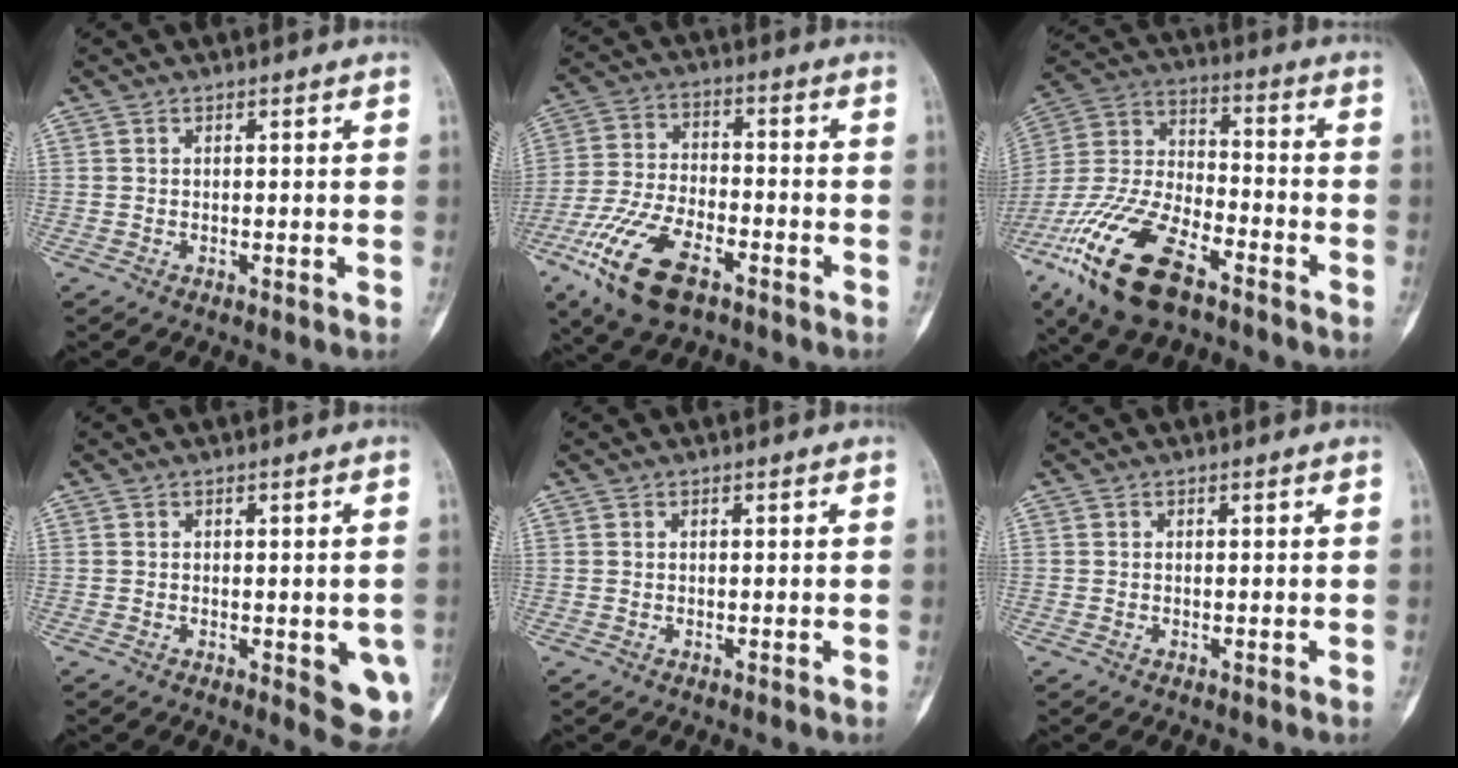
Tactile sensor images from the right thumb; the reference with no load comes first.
{"total": 15.0, "force": [-8.1, 6.8, 10.7], "torque": [-0.217, 0.017, -0.151]}
{"total": 21.0, "force": [-11.9, 9.1, 14.7], "torque": [-0.315, 0.039, -0.227]}
{"total": 6.9, "force": [-1.6, 2.6, 6.1], "torque": [-0.046, -0.010, -0.016]}
{"total": 0.0}
{"total": 0.0}